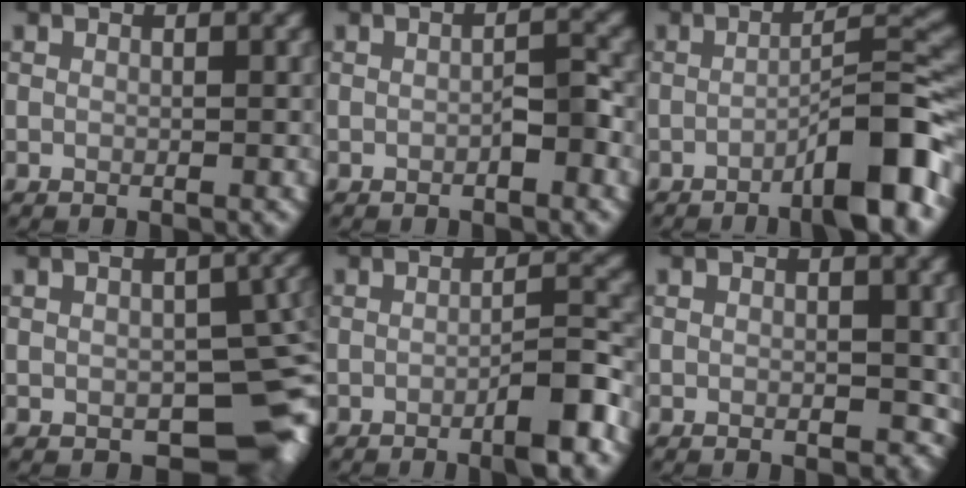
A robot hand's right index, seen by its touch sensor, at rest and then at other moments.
{"total": 1.6, "force": [-0.8, 0.4, 1.3], "torque": [-0.021, 0.005, -0.013]}
{"total": 7.5, "force": [-4.0, 1.1, 6.3], "torque": [-0.082, 0.023, -0.069]}
{"total": 9.1, "force": [-2.4, 5.4, 6.9], "torque": [-0.071, -0.020, -0.021]}
{"total": 4.2, "force": [-2.1, 0.6, 3.6], "torque": [-0.050, 0.013, -0.037]}
{"total": 1.9, "force": [-0.1, 1.2, 1.5], "torque": [-0.018, -0.005, 0.000]}